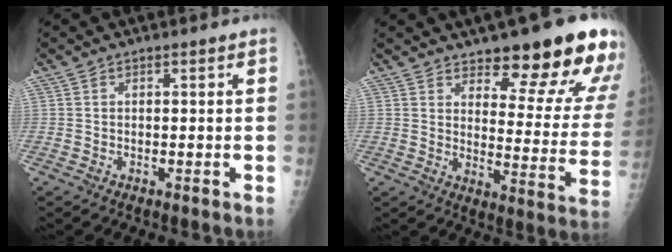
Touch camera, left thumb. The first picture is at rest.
{"total": 19.7, "force": [13.6, 6.0, 12.9], "torque": [-0.119, -0.088, 0.177]}